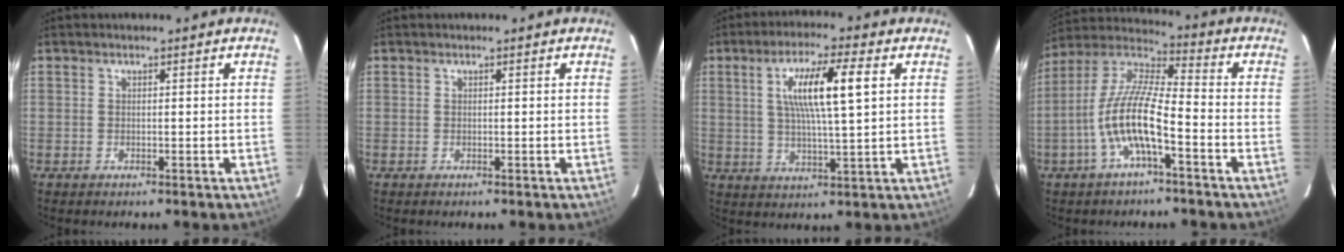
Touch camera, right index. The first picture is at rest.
{"total": 0.0}
{"total": 10.6, "force": [2.8, 1.3, 10.1], "torque": [-0.182, 0.005, 0.051]}
{"total": 12.6, "force": [-4.7, 2.7, 11.4], "torque": [-0.234, 0.005, -0.096]}